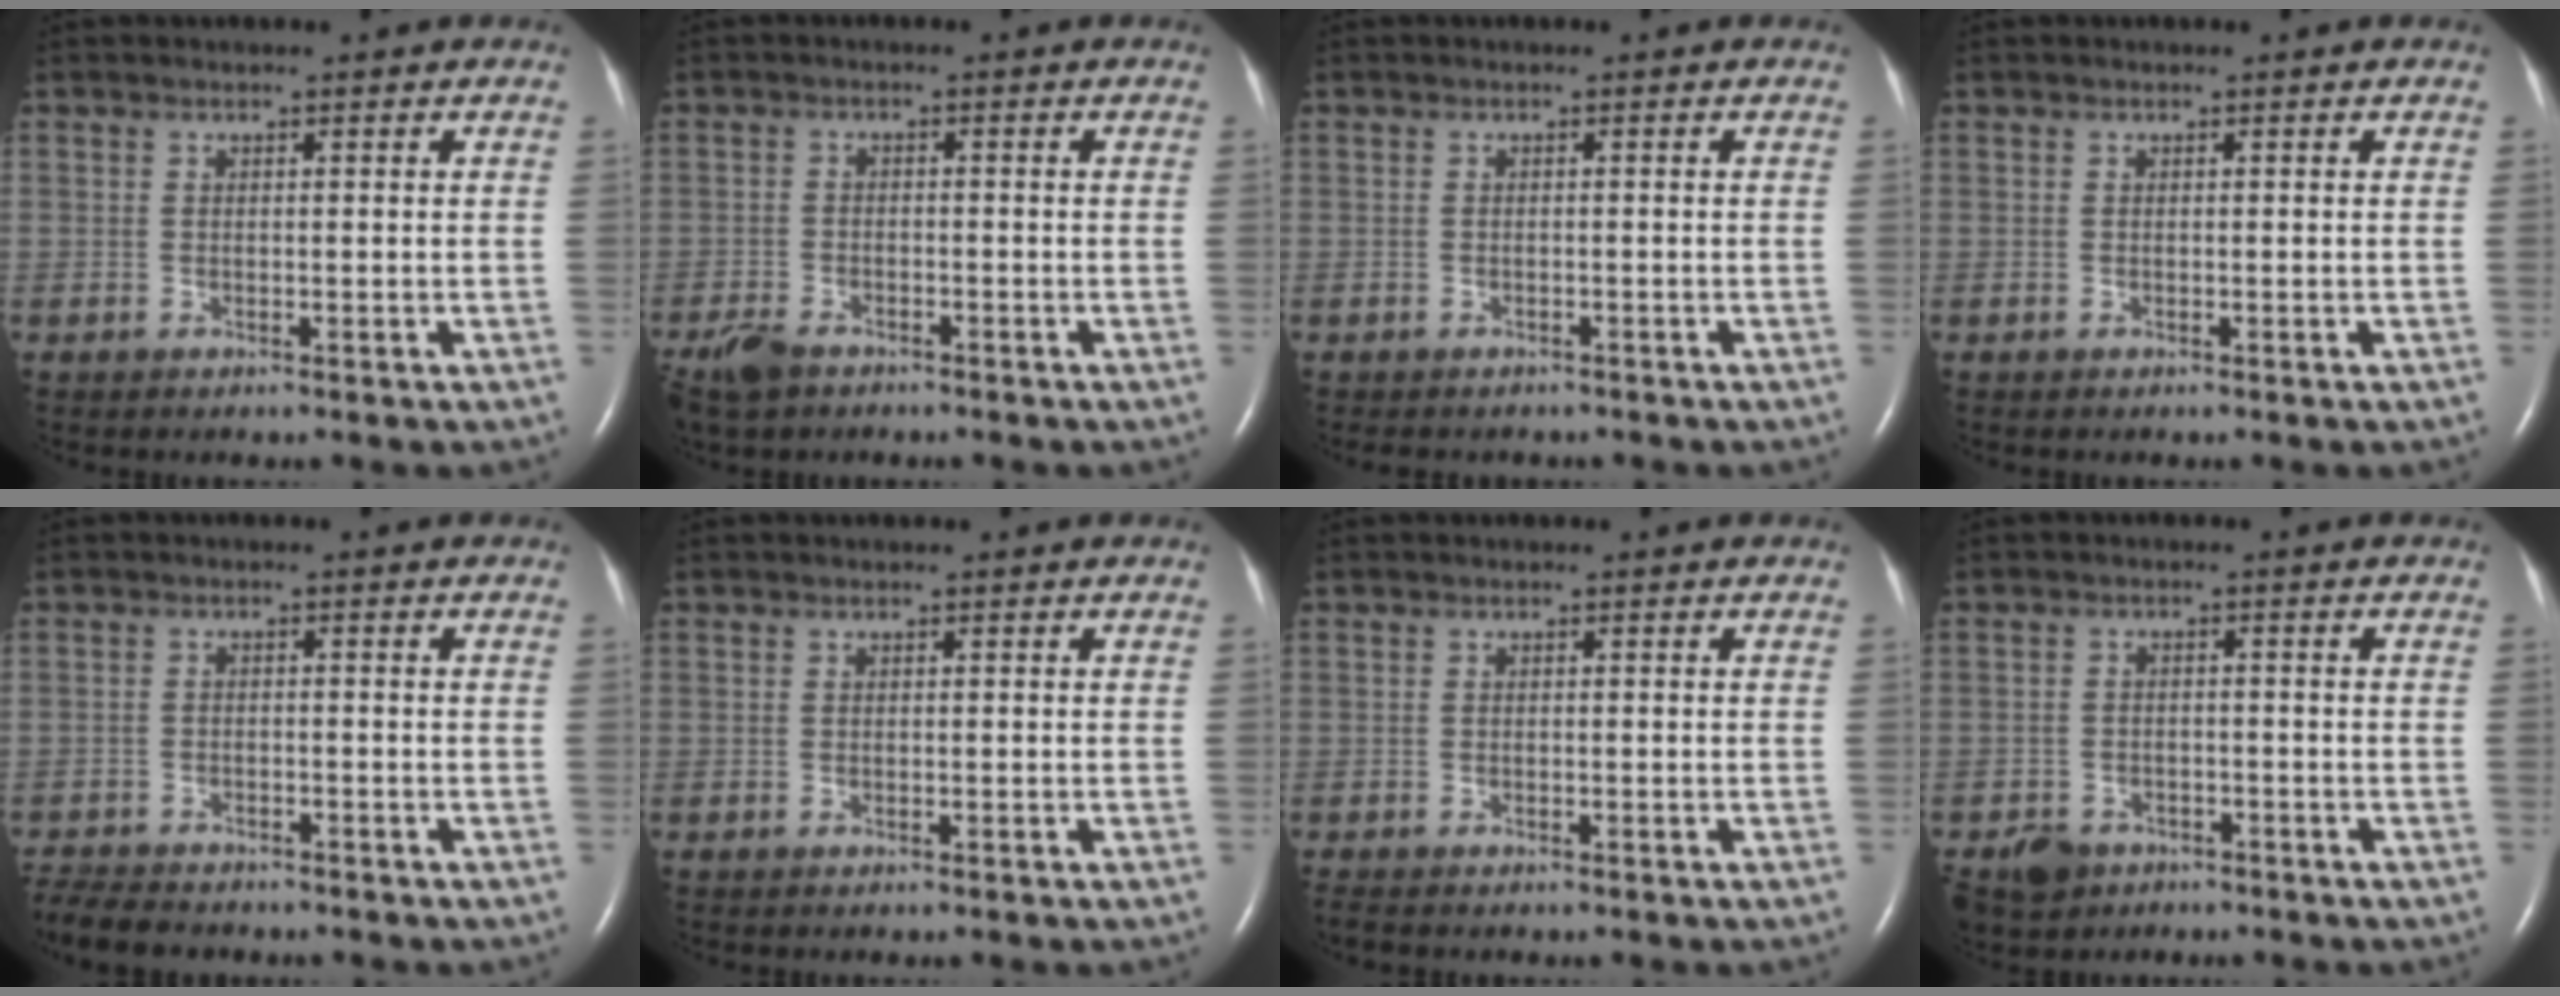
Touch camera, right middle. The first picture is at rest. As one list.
[{"total": 5.3, "force": [-4.1, 2.6, 2.2], "torque": [-0.050, -0.007, -0.072]}, {"total": 4.9, "force": [-4.2, 1.9, 1.7], "torque": [-0.020, -0.002, -0.049]}, {"total": 0.0}, {"total": 6.8, "force": [-6.2, 1.9, 2.2], "torque": [-0.040, -0.013, -0.099]}, {"total": 0.0}, {"total": 1.2, "force": [-1.1, 0.2, 0.5], "torque": [-0.014, -0.005, -0.015]}, {"total": 4.9, "force": [-3.3, 3.5, 0.9], "torque": [-0.021, 0.003, -0.051]}]